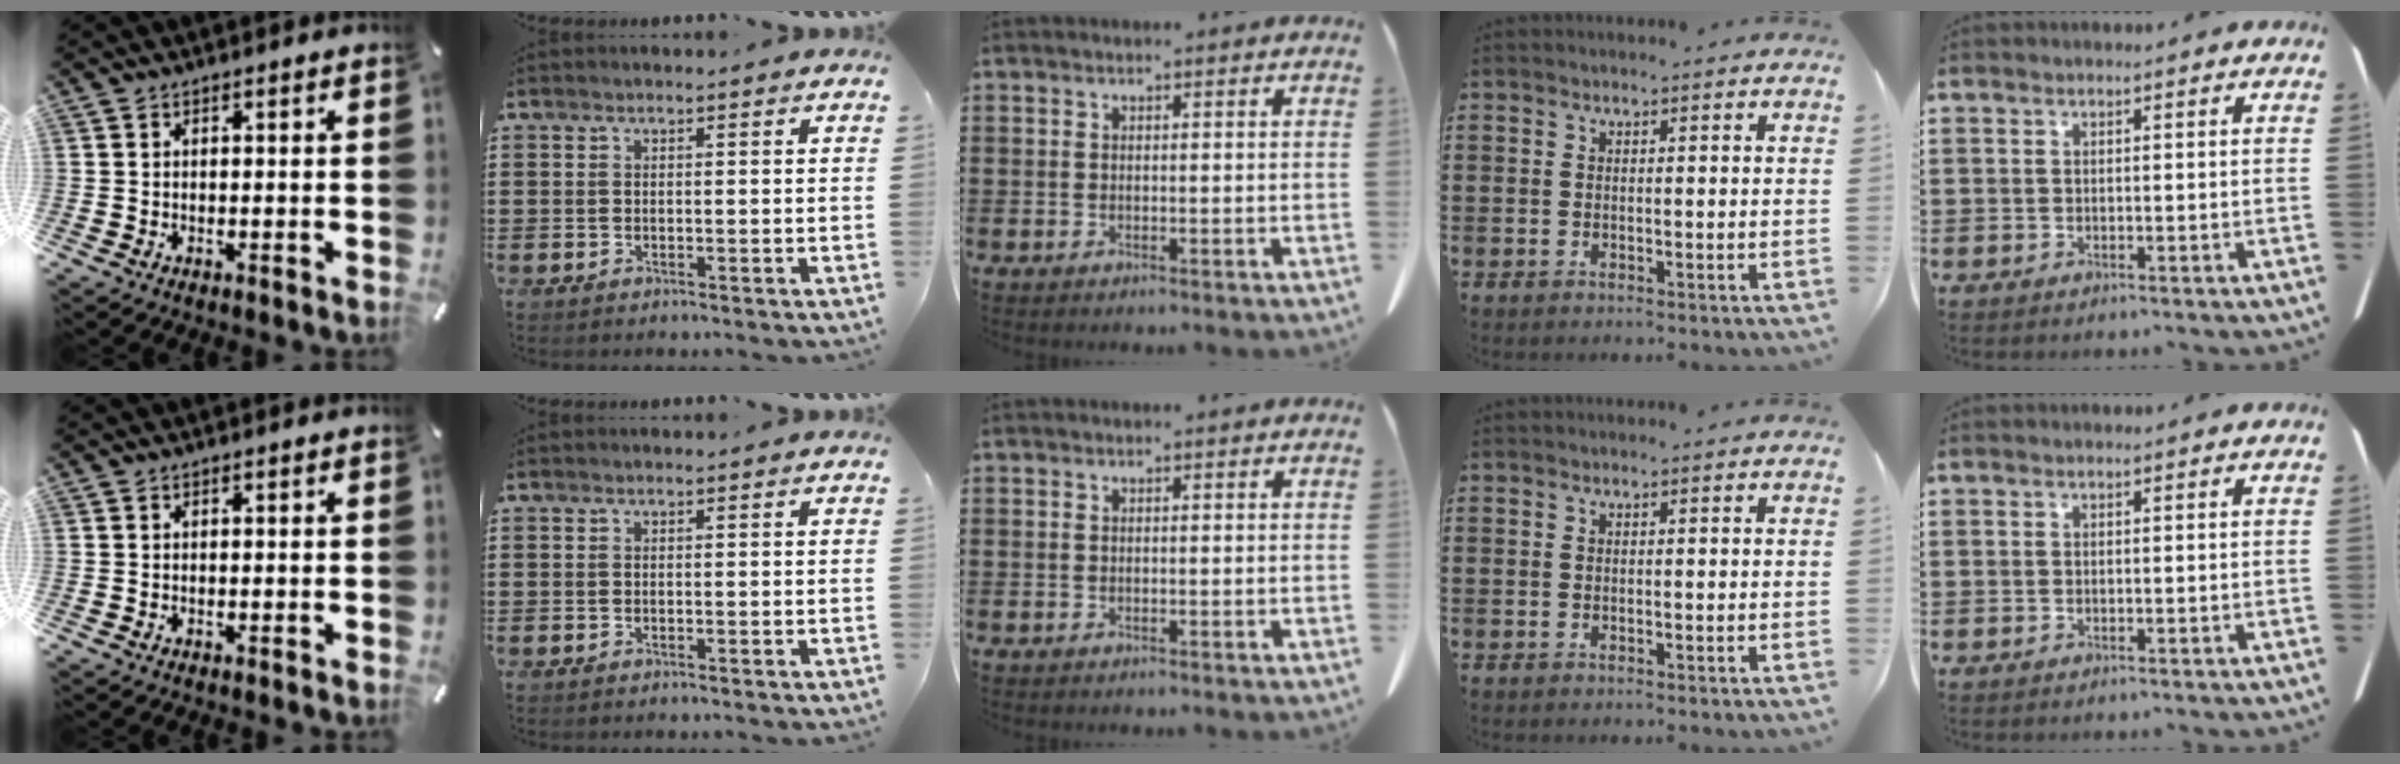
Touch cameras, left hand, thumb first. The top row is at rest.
{}